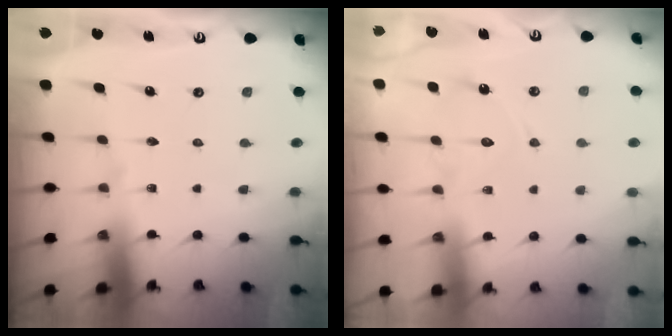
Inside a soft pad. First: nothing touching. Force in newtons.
{"total": 9.3, "press": 9.3, "slide": 0.2}